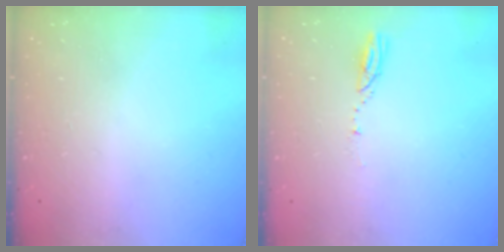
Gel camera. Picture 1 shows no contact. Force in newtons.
{"total": 3.6, "press": 3.6, "slide": 0.4}